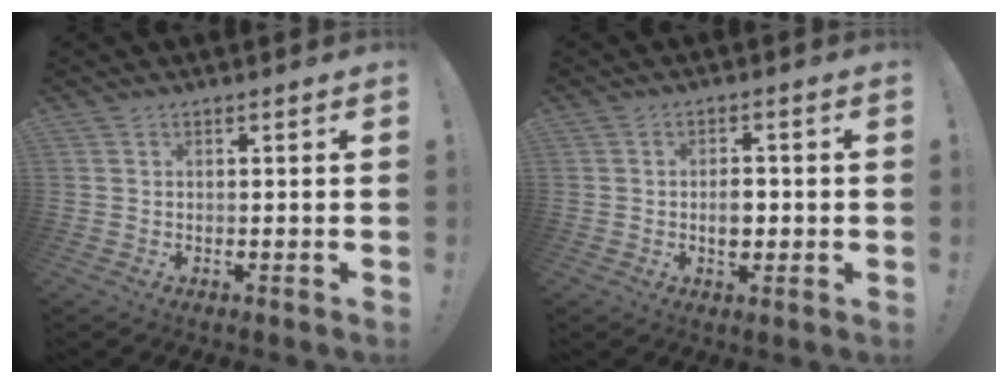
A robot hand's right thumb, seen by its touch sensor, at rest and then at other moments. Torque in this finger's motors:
{"motor_torque": [0.72, 0.60, 0.65, -0.06, -0.02]}